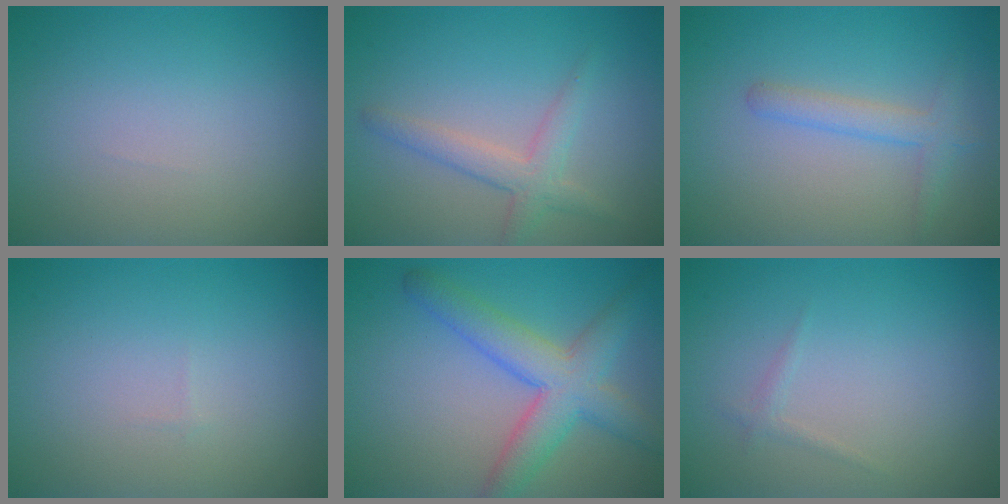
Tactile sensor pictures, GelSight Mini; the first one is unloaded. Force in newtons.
{"total": 2.6, "press": 2.6, "slide": 0.1}
{"total": 2.1, "press": 2.1, "slide": 0.1}
{"total": 0.0}
{"total": 5.6, "press": 5.6, "slide": 0.2}
{"total": 0.6, "press": 0.6, "slide": 0.1}